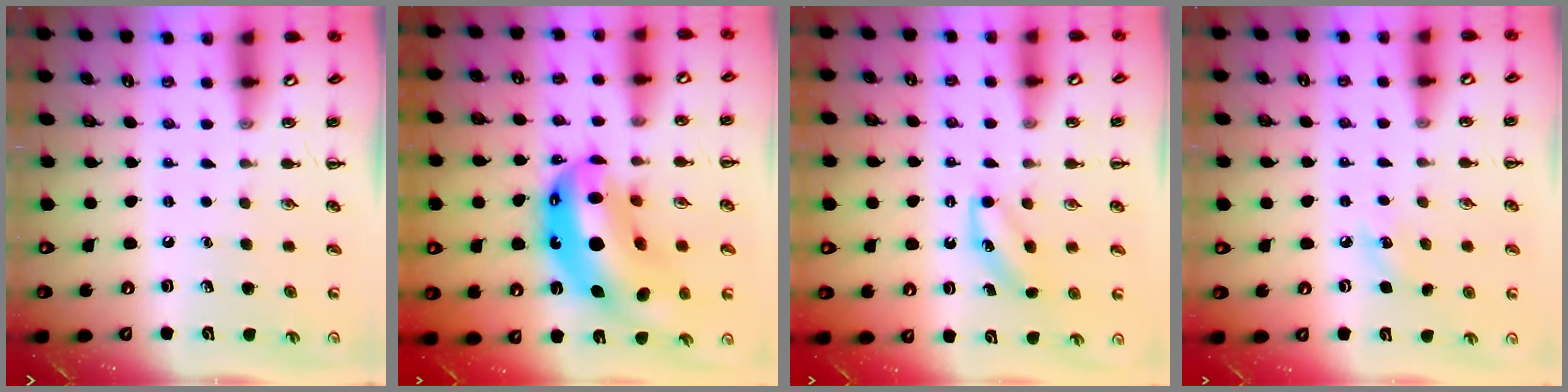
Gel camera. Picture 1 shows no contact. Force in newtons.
{"total": 20.5, "press": 19.6, "slide": 5.8}
{"total": 4.8, "press": 4.6, "slide": 1.4}
{"total": 5.4, "press": 5.2, "slide": 1.5}